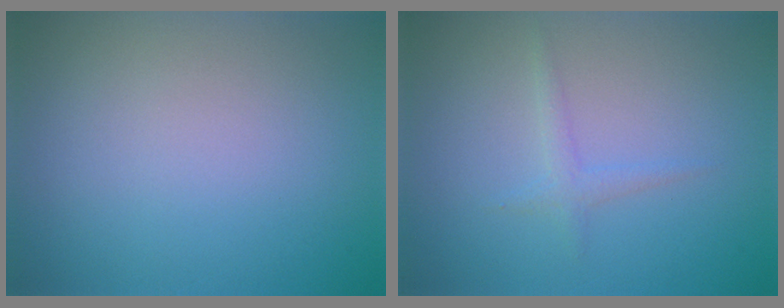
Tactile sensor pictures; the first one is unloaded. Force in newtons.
{"total": 1.1, "press": 1.1, "slide": 0.1}